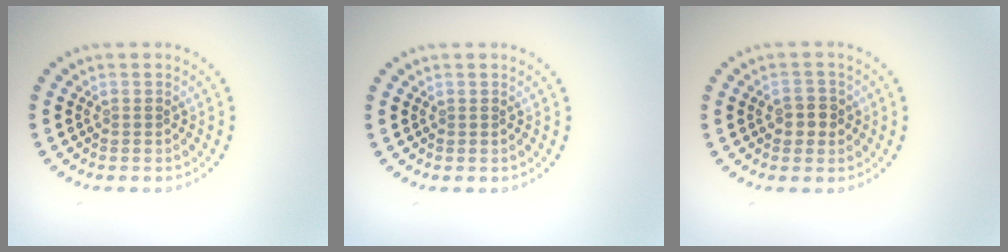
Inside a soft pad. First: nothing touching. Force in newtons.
{"total": 0.0}
{"total": 2.1, "press": 2.0, "slide": 0.5}